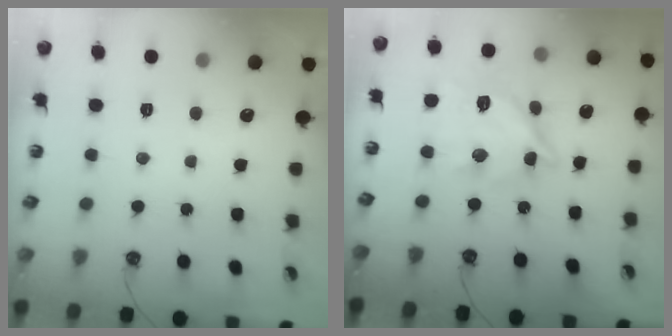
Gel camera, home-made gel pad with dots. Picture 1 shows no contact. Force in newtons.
{"total": 14.3, "press": 14.2, "slide": 1.2}